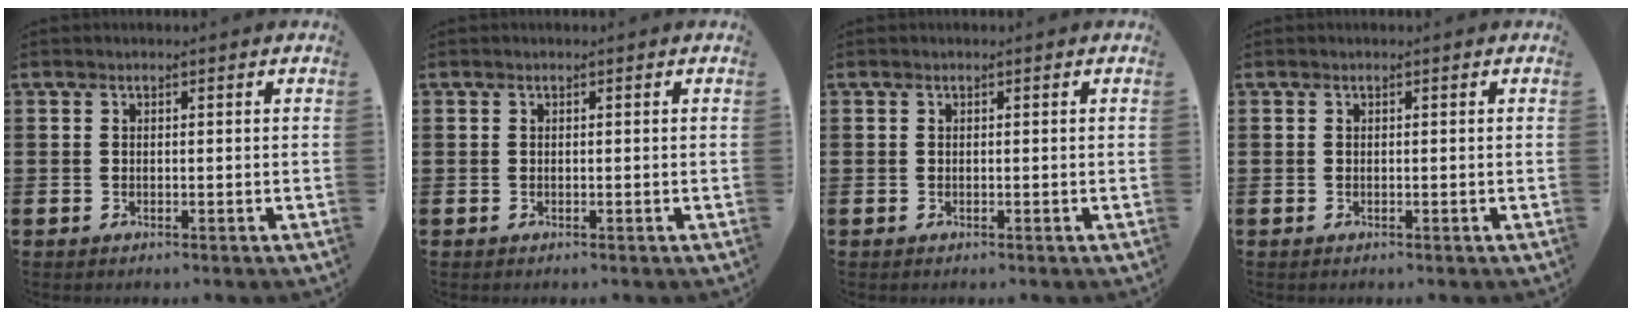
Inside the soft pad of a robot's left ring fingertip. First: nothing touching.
{"total": 0.0}
{"total": 0.0}
{"total": 0.0}